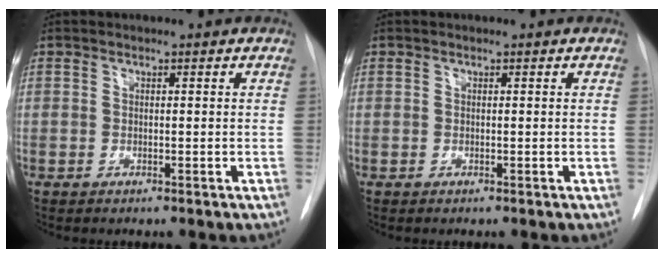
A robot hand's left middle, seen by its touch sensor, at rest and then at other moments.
{"total": 0.0}